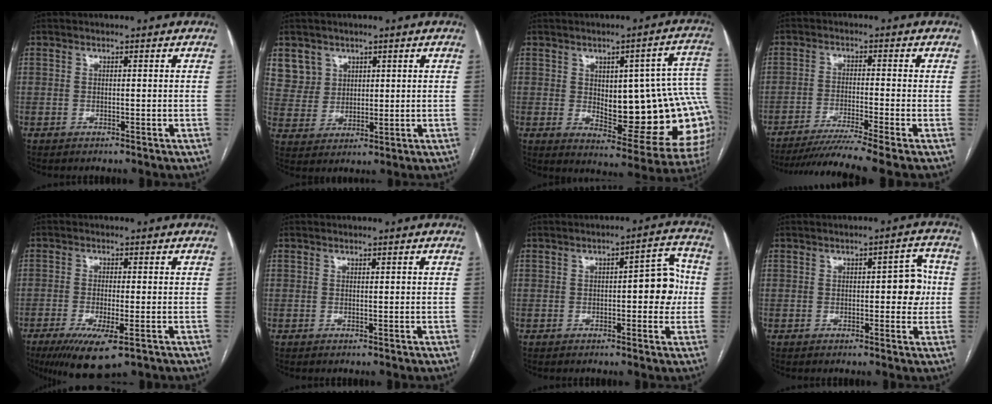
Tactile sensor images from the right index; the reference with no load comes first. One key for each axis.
{"total": 7.6, "fx": 4.9, "fy": 5.8, "fz": 0.8, "tx": -0.024, "ty": 0.016, "tz": 0.117}
{"total": 20.6, "fx": 0.5, "fy": 6.4, "fz": 19.6, "tx": -0.182, "ty": 0.019, "tz": 0.026}
{"total": 9.4, "fx": -7.9, "fy": -2.6, "fz": 4.4, "tx": -0.061, "ty": -0.029, "tz": -0.130}
{"total": 8.3, "fx": -4.4, "fy": 1.5, "fz": 6.8, "tx": -0.120, "ty": -0.023, "tz": -0.068}
{"total": 0.0}
{"total": 6.8, "fx": -0.2, "fy": 2.4, "fz": 6.4, "tx": -0.073, "ty": 0.025, "tz": -0.004}
{"total": 5.3, "fx": 0.1, "fy": 2.1, "fz": 4.8, "tx": -0.051, "ty": 0.017, "tz": -0.001}